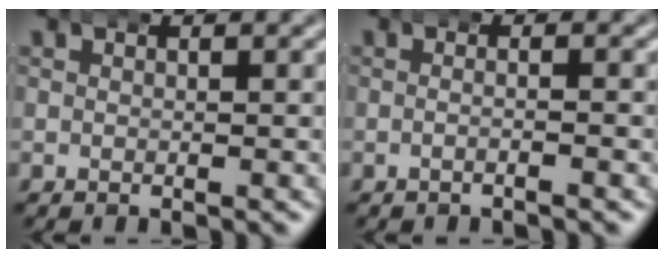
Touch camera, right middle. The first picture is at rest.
{"total": 1.2, "force": [-0.7, -0.1, 0.9], "torque": [-0.012, 0.003, -0.018]}